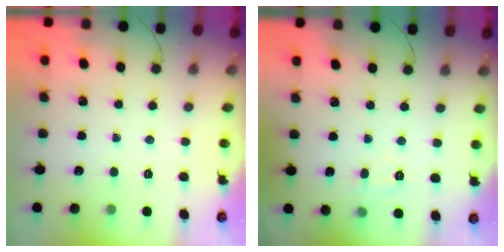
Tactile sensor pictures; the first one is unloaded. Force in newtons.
{"total": 5.8, "press": 5.6, "slide": 1.4}